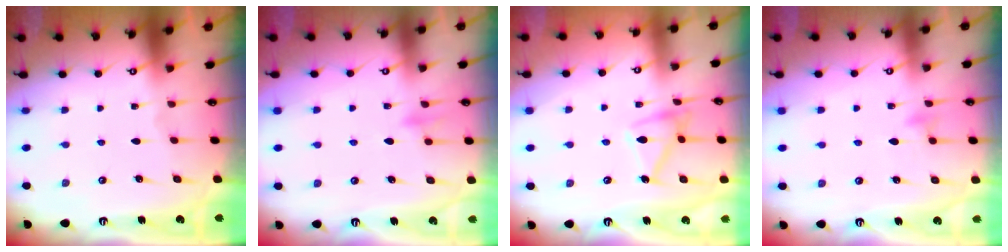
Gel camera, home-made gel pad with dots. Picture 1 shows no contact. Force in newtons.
{"total": 7.5, "press": 7.4, "slide": 0.6}
{"total": 13.2, "press": 13.2, "slide": 0.5}
{"total": 4.6, "press": 4.5, "slide": 0.4}